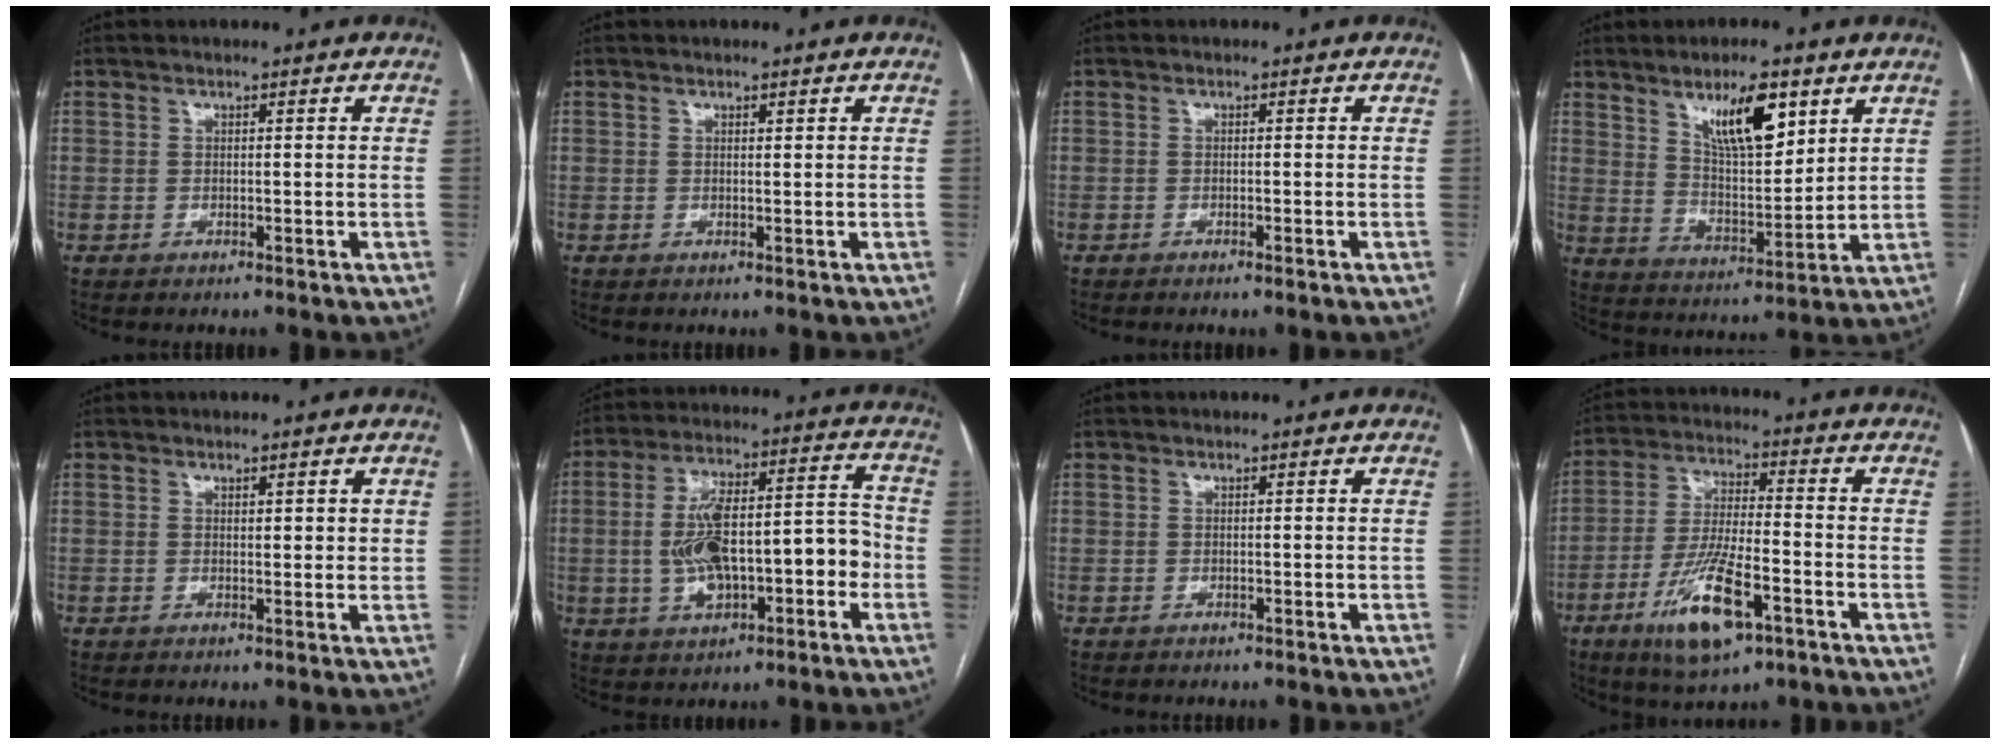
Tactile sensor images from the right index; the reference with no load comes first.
{"total": 0.6, "force": [0.4, 0.2, 0.3], "torque": [-0.007, -0.002, 0.007]}
{"total": 0.7, "force": [-0.4, -0.1, 0.5], "torque": [-0.012, -0.001, -0.004]}
{"total": 11.3, "force": [6.3, 3.2, 8.8], "torque": [-0.153, -0.001, 0.117]}
{"total": 2.0, "force": [1.0, 0.8, 1.6], "torque": [-0.023, -0.001, 0.015]}
{"total": 14.5, "force": [-2.7, 5.6, 13.1], "torque": [-0.225, 0.040, -0.034]}
{"total": 0.0}
{"total": 12.8, "force": [-6.2, 3.1, 10.7], "torque": [-0.211, -0.016, -0.106]}